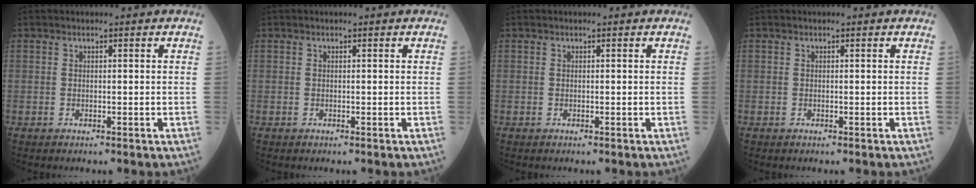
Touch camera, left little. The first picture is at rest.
{"total": 0.0}
{"total": 0.0}
{"total": 0.0}